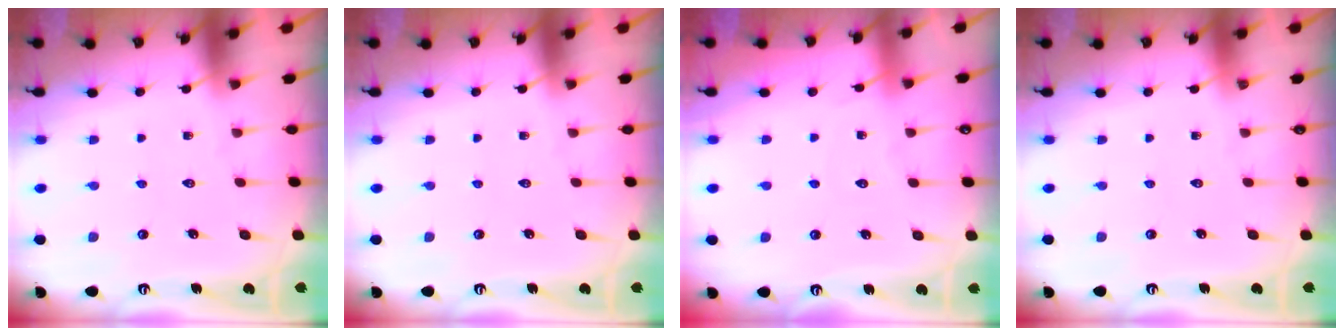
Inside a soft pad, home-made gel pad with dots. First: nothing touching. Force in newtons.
{"total": 0.0}
{"total": 2.7, "press": 2.6, "slide": 0.4}
{"total": 0.0}